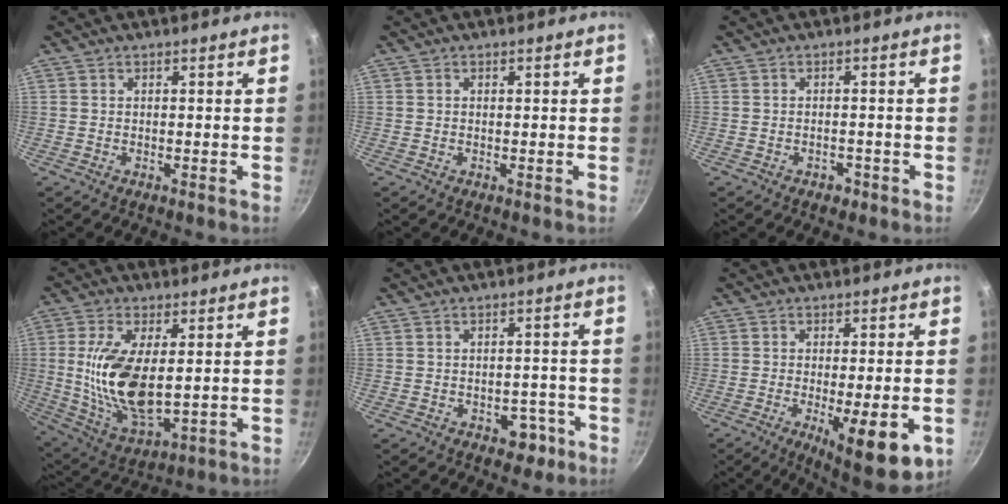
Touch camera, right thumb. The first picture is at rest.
{"total": 0.0}
{"total": 1.8, "force": [-1.1, 1.2, 0.7], "torque": [-0.005, 0.009, -0.014]}
{"total": 15.4, "force": [1.0, 7.0, 13.7], "torque": [-0.271, -0.023, 0.033]}
{"total": 4.3, "force": [-2.2, 2.9, 2.2], "torque": [-0.004, 0.022, -0.025]}
{"total": 12.9, "force": [-4.2, 4.0, 11.5], "torque": [-0.149, -0.014, -0.050]}